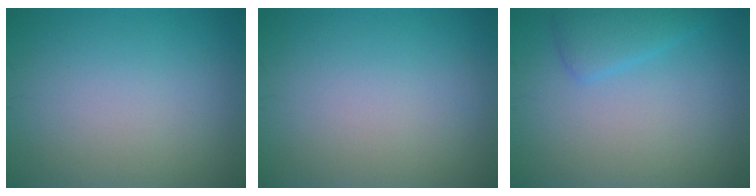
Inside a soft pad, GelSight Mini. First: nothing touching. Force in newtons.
{"total": 0.0}
{"total": 2.4, "press": 2.4, "slide": 0.1}